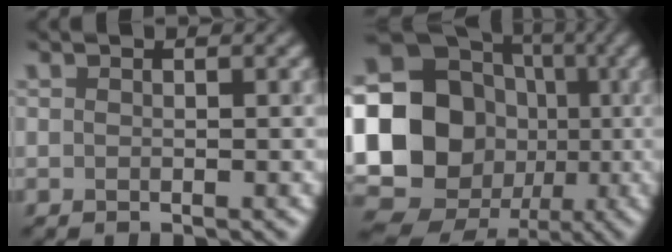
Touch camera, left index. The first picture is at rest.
{"total": 21.8, "force": [-3.2, 20.4, 7.1], "torque": [-0.195, 0.008, -0.084]}